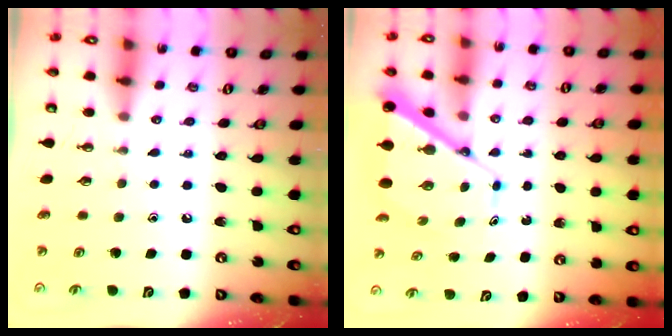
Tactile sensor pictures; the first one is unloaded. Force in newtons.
{"total": 9.6, "press": 9.6, "slide": 0.9}